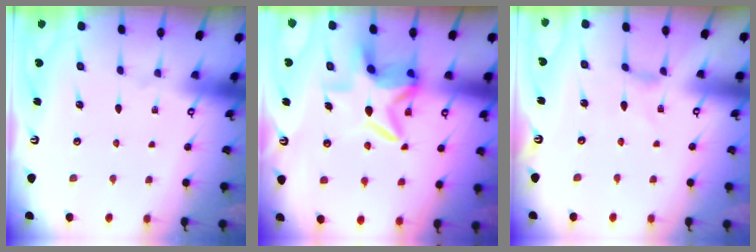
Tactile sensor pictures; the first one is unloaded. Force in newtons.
{"total": 10.2, "press": 10.1, "slide": 1.5}
{"total": 0.0}